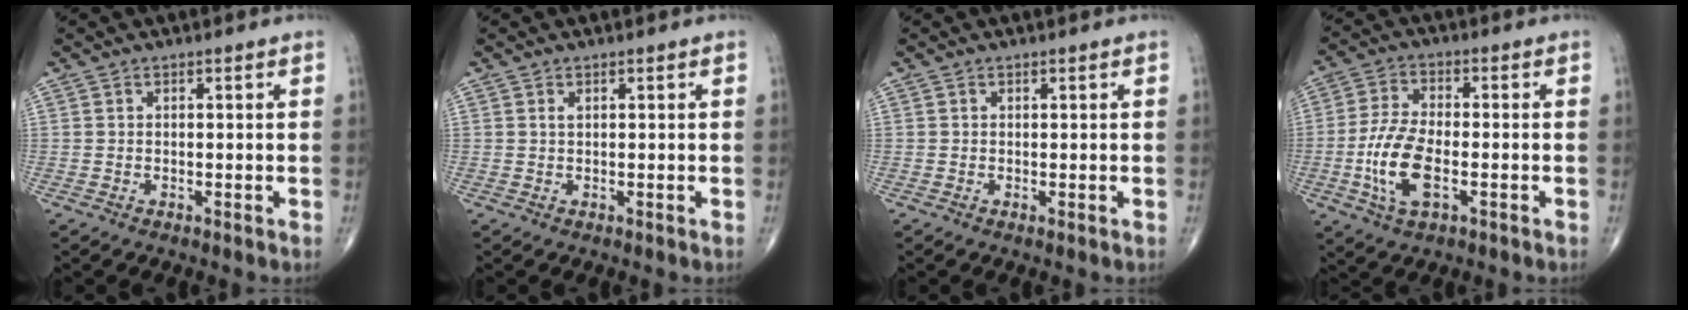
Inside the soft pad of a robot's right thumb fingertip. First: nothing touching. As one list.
[{"total": 0.5, "force": [0.2, 0.2, 0.4], "torque": [-0.010, 0.003, 0.006]}, {"total": 0.0}, {"total": 10.4, "force": [-2.7, 4.7, 8.9], "torque": [-0.189, 0.010, -0.054]}]